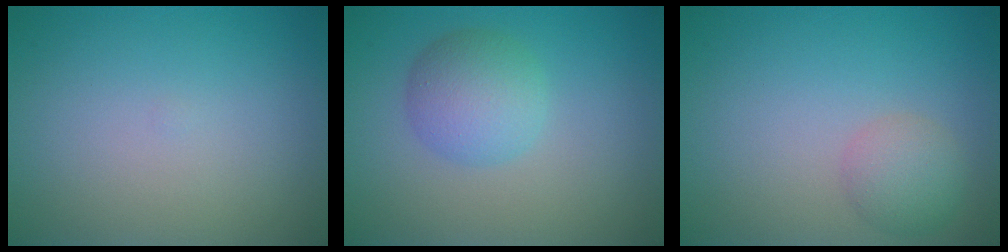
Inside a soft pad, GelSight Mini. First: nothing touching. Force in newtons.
{"total": 3.8, "press": 3.8, "slide": 0.0}
{"total": 2.5, "press": 2.5, "slide": 0.1}